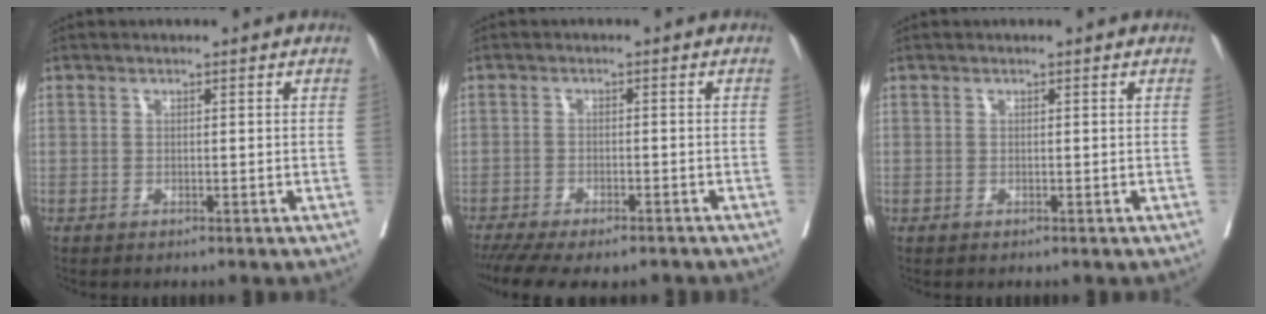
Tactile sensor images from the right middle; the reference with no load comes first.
{"total": 12.6, "force": [-10.2, 3.9, 6.2], "torque": [-0.121, -0.016, -0.143]}
{"total": 0.0}